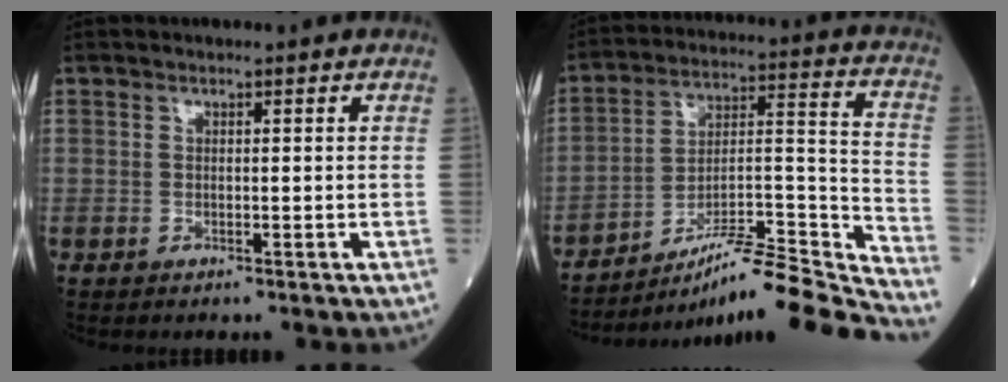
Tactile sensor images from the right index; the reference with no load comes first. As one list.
[{"total": 20.6, "force": [-18.5, -0.7, 9.0], "torque": [-0.110, 0.022, -0.291]}]